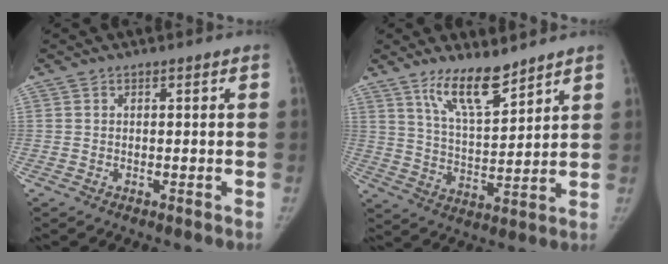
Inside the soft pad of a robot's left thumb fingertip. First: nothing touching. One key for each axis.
{"total": 10.1, "fx": 7.7, "fy": 2.7, "fz": 6.1, "tx": -0.090, "ty": -0.059, "tz": 0.149}